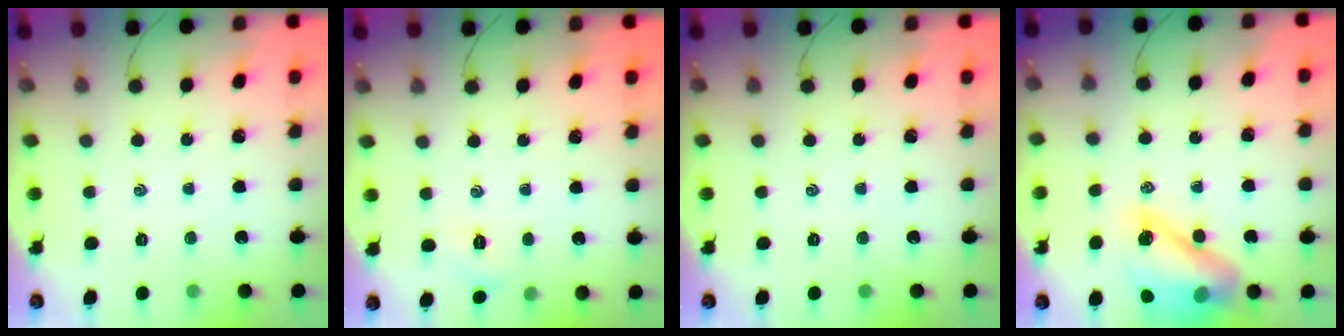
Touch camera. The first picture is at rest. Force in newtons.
{"total": 2.8, "press": 2.7, "slide": 0.8}
{"total": 0.0}
{"total": 15.8, "press": 15.2, "slide": 4.3}